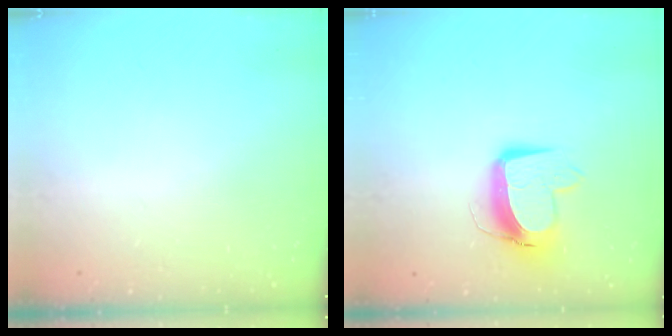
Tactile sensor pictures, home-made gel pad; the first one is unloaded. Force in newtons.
{"total": 12.1, "press": 12.0, "slide": 1.4}